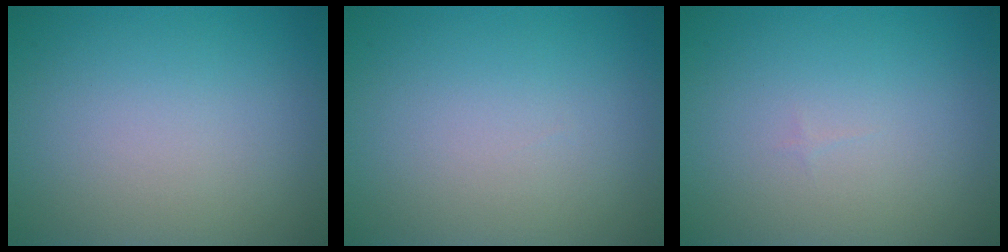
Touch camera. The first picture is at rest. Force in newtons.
{"total": 0.0}
{"total": 0.0}